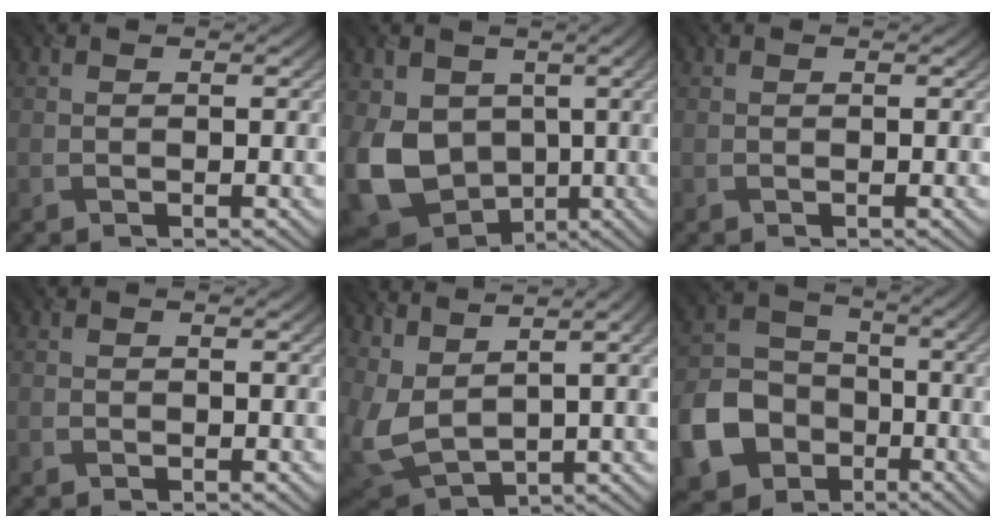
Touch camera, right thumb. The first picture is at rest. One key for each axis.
{"total": 10.6, "fx": 0.2, "fy": 7.8, "fz": 7.2, "tx": -0.186, "ty": -0.024, "tz": 0.002}
{"total": 0.0}
{"total": 0.5, "fx": -0.2, "fy": 0.5, "fz": 0.2, "tx": -0.006, "ty": -0.005, "tz": -0.003}
{"total": 10.4, "fx": 4.8, "fy": 4.0, "fz": 8.4, "tx": -0.213, "ty": -0.005, "tz": 0.107}
{"total": 11.1, "fx": -4.6, "fy": 8.5, "fz": 5.5, "tx": -0.139, "ty": -0.026, "tz": -0.099}